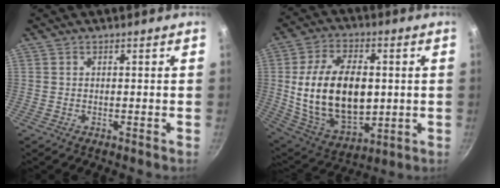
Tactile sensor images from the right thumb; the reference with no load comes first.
{"total": 21.4, "force": [0.8, 13.1, 16.8], "torque": [-0.288, -0.007, 0.030]}